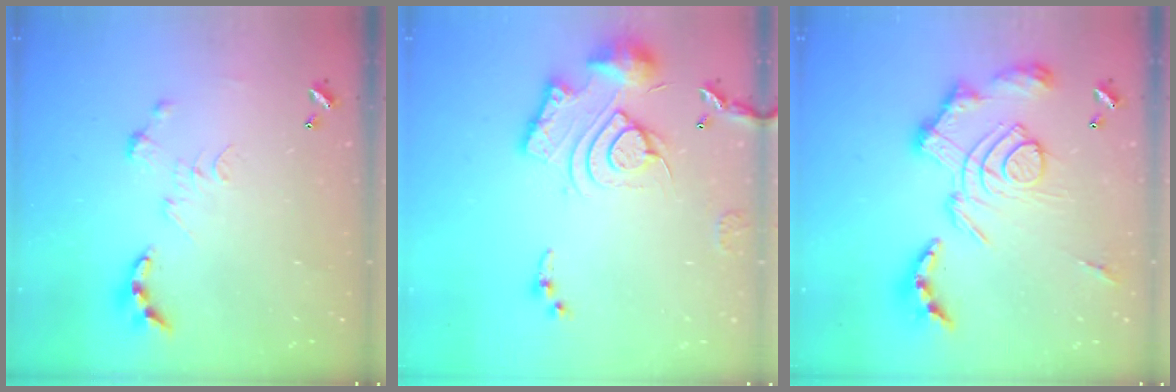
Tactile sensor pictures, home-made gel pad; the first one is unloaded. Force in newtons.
{"total": 17.0, "press": 17.0, "slide": 1.7}
{"total": 3.3, "press": 2.6, "slide": 2.0}